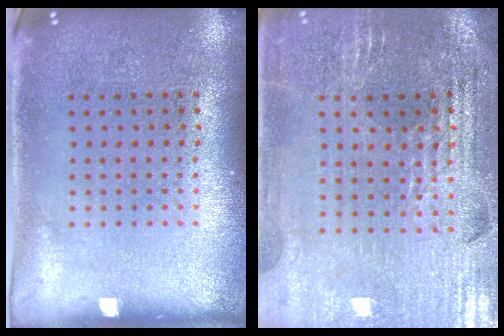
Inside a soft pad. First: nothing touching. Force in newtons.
{"total": 2.9, "press": 2.8, "slide": 0.4}